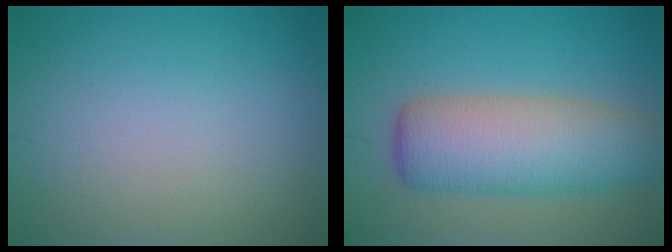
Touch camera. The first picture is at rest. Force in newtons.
{"total": 7.8, "press": 7.8, "slide": 0.2}